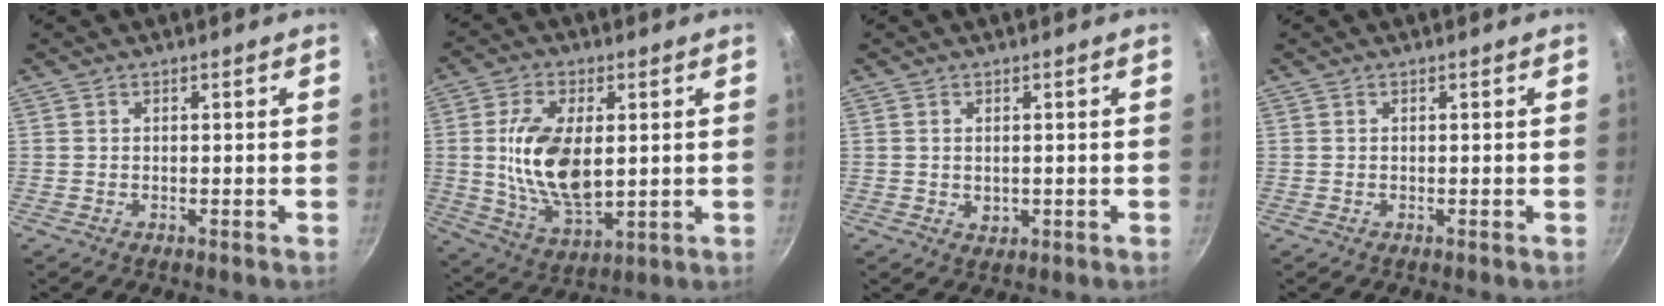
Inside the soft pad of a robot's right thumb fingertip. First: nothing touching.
{"total": 15.1, "force": [1.5, 8.1, 12.7], "torque": [-0.227, -0.010, 0.036]}
{"total": 2.0, "force": [0.1, 1.5, 1.4], "torque": [-0.020, -0.002, 0.003]}
{"total": 0.0}